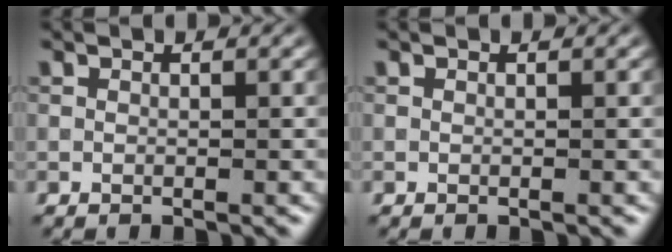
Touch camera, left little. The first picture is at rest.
{"total": 0.0}